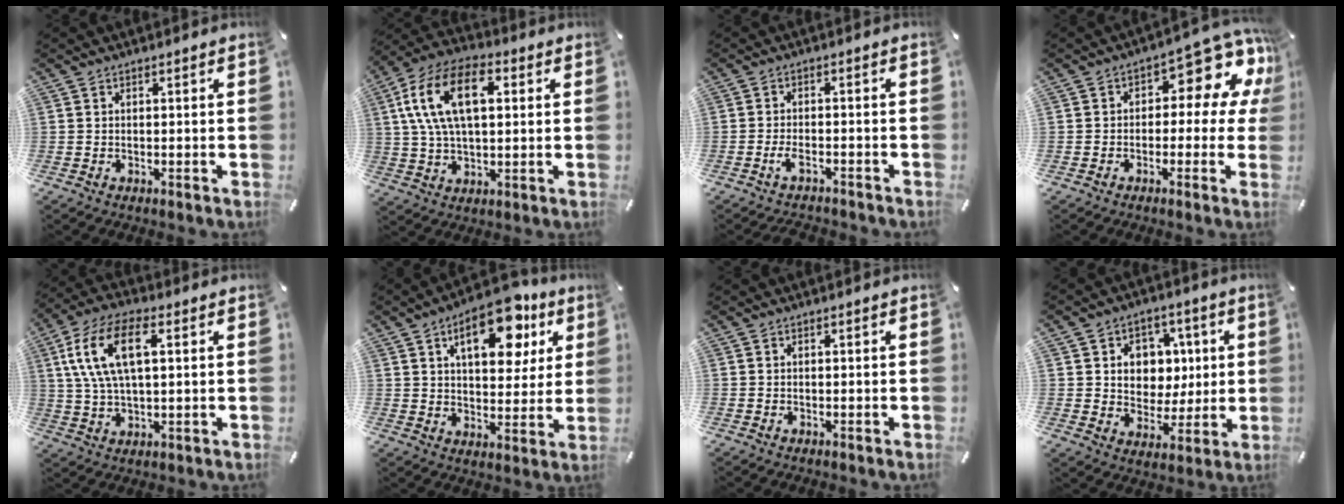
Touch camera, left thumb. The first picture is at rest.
{"total": 15.9, "force": [4.3, 9.1, 12.4], "torque": [-0.269, 0.009, 0.071]}
{"total": 3.4, "force": [-2.4, 1.3, 2.0], "torque": [-0.039, 0.011, -0.047]}
{"total": 11.0, "force": [4.7, 5.7, 8.2], "torque": [-0.097, -0.043, 0.075]}
{"total": 13.4, "force": [4.2, 6.5, 11.0], "torque": [-0.248, 0.007, 0.070]}
{"total": 16.6, "force": [8.3, 8.6, 11.5], "torque": [-0.152, -0.030, 0.134]}
{"total": 0.0}
{"total": 9.4, "force": [1.9, 8.9, 2.5], "torque": [-0.036, -0.011, 0.038]}